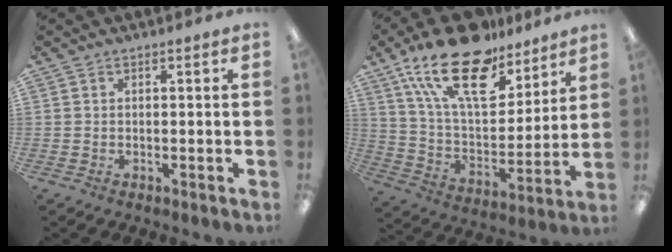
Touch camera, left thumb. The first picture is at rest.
{"total": 23.0, "force": [15.3, 10.2, 13.8], "torque": [-0.267, -0.088, 0.266]}